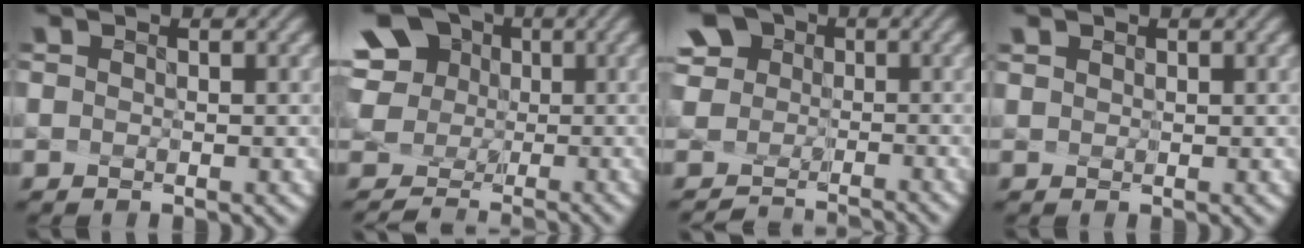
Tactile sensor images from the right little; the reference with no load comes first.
{"total": 9.7, "force": [0.2, 9.0, 3.6], "torque": [-0.142, 0.012, 0.009]}
{"total": 7.0, "force": [-1.5, 6.2, 2.9], "torque": [-0.092, -0.002, -0.030]}
{"total": 1.0, "force": [0.8, 0.5, 0.3], "torque": [-0.015, -0.005, 0.020]}